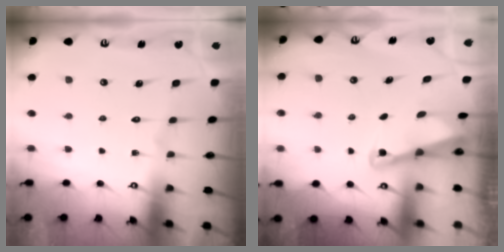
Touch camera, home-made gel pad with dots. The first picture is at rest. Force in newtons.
{"total": 2.1, "press": 2.0, "slide": 0.4}